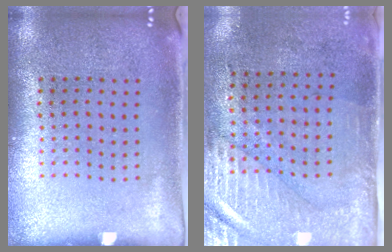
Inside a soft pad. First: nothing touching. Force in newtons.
{"total": 3.0, "press": 2.4, "slide": 1.6}